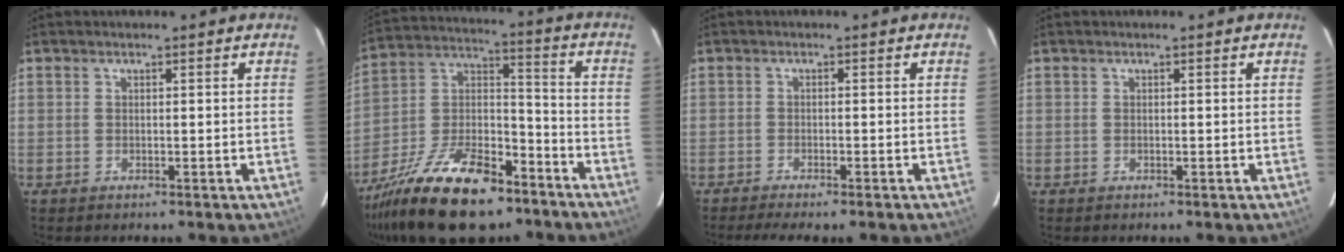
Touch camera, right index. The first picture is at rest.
{"total": 21.4, "force": [-13.9, 9.4, 13.2], "torque": [-0.266, 0.002, -0.237]}
{"total": 4.7, "force": [-4.1, -0.1, 2.5], "torque": [-0.054, -0.015, -0.065]}
{"total": 0.0}